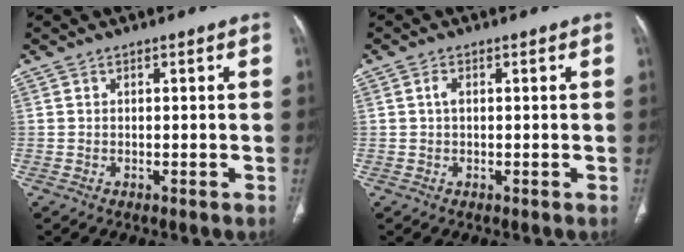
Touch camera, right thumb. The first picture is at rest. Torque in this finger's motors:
{"motor_torque": [0.26, 0.14, 0.61, 0.19, 0.05]}